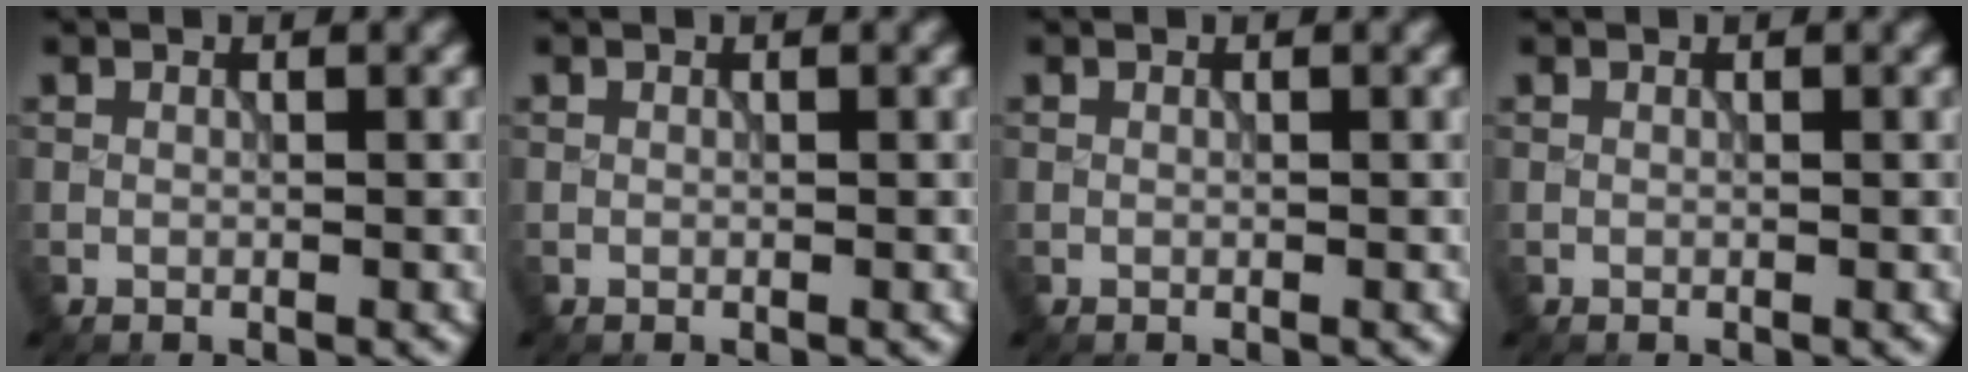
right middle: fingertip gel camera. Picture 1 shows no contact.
{"total": 0.0}
{"total": 0.0}
{"total": 0.0}